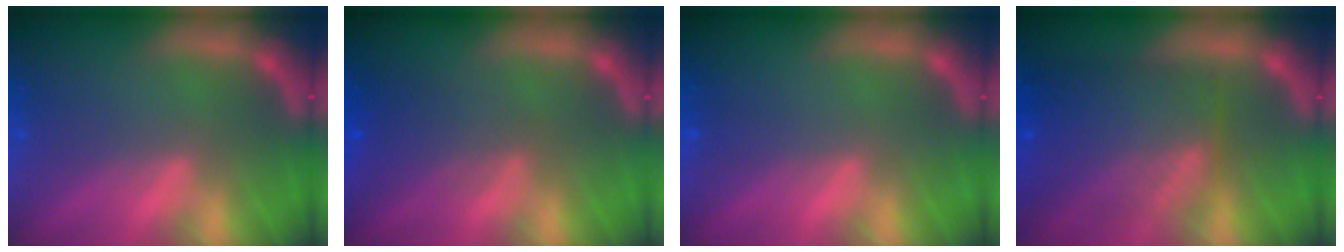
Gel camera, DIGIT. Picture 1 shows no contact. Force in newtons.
{"total": 3.0}
{"total": 0.0}
{"total": 8.5}